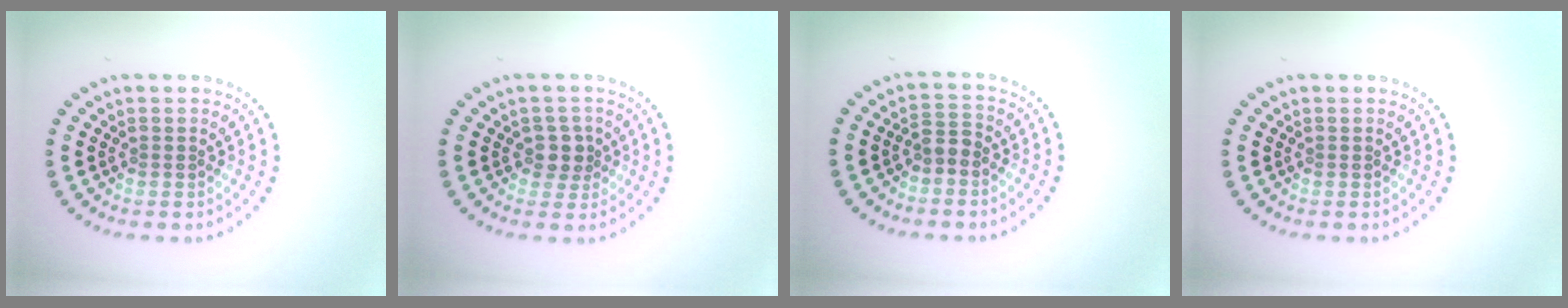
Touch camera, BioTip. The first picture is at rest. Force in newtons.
{"total": 2.0, "press": 1.8, "slide": 1.0}
{"total": 1.5, "press": 1.4, "slide": 0.7}
{"total": 0.0}